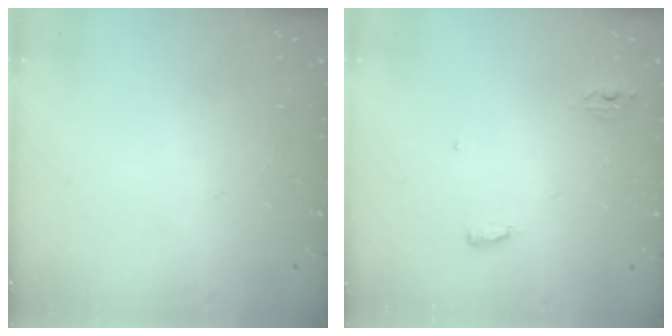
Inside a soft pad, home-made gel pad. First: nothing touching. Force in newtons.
{"total": 5.2, "press": 4.4, "slide": 2.7}